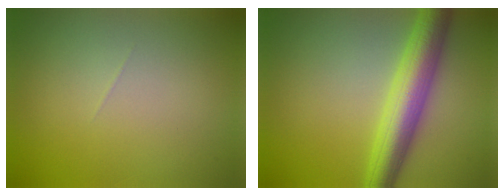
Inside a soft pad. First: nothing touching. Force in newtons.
{"total": 6.6, "press": 6.6, "slide": 0.1}